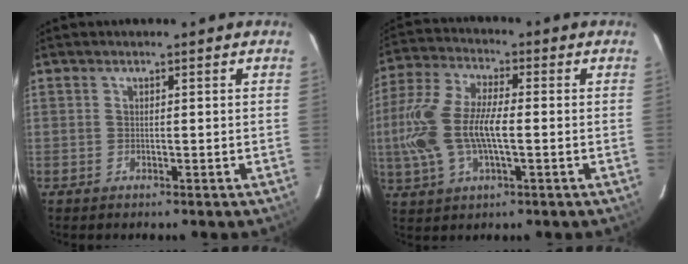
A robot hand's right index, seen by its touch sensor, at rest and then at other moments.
{"total": 15.3, "force": [-1.6, 6.2, 13.9], "torque": [-0.301, 0.004, -0.033]}